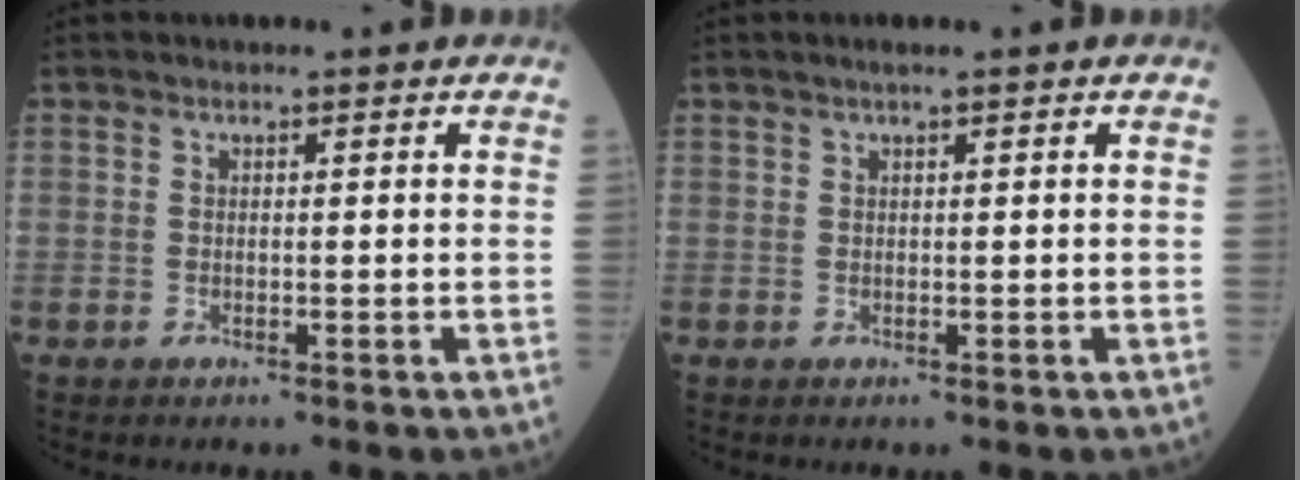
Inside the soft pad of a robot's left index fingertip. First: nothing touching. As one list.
[{"total": 1.9, "force": [1.5, 0.2, 1.2], "torque": [-0.018, 0.018, 0.025]}]